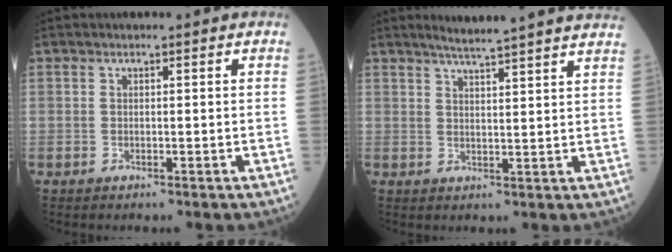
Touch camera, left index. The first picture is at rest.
{"total": 12.0, "force": [10.9, -0.6, 4.9], "torque": [-0.073, 0.001, 0.129]}